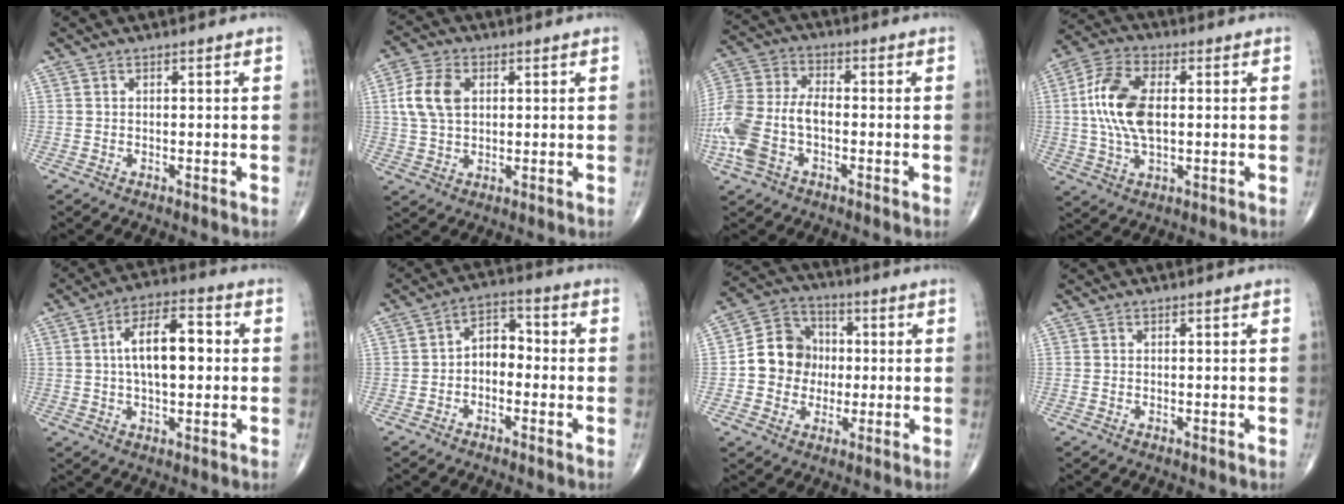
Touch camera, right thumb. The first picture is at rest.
{"total": 8.3, "force": [1.8, 5.4, 6.0], "torque": [-0.121, 0.005, 0.034]}
{"total": 14.1, "force": [-3.8, 8.1, 10.9], "torque": [-0.258, 0.026, -0.075]}
{"total": 12.9, "force": [0.9, 6.8, 10.9], "torque": [-0.229, 0.011, 0.015]}
{"total": 11.9, "force": [1.1, 5.6, 10.5], "torque": [-0.160, 0.020, 0.011]}
{"total": 5.8, "force": [-1.3, 4.0, 4.1], "torque": [-0.041, 0.031, -0.037]}
{"total": 10.8, "force": [-0.5, 9.8, 4.6], "torque": [-0.043, 0.027, -0.018]}
{"total": 0.0}